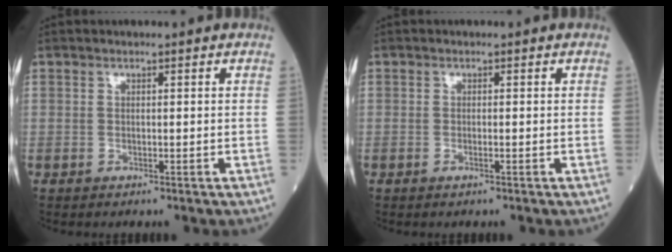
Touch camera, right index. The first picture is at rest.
{"total": 0.8, "force": [-0.4, 0.0, 0.7], "torque": [-0.014, -0.001, -0.007]}